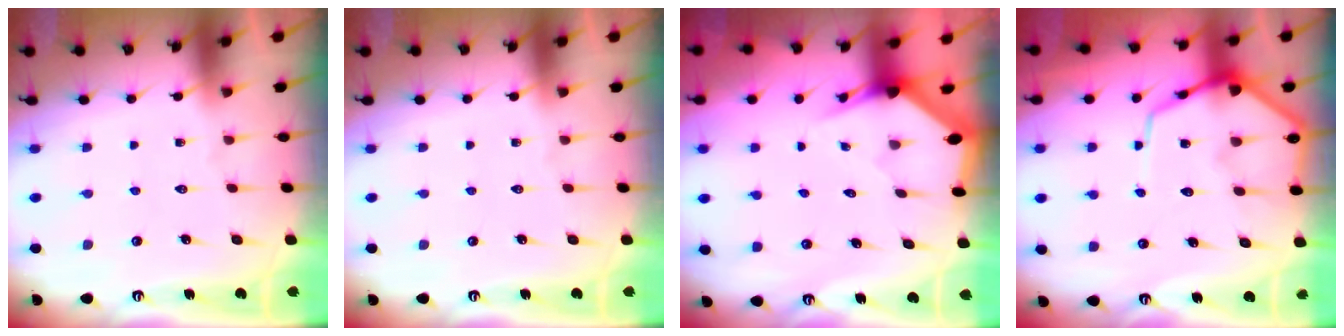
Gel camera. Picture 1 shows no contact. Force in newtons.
{"total": 0.0}
{"total": 3.0, "press": 3.0, "slide": 0.2}
{"total": 9.7, "press": 9.7, "slide": 1.0}